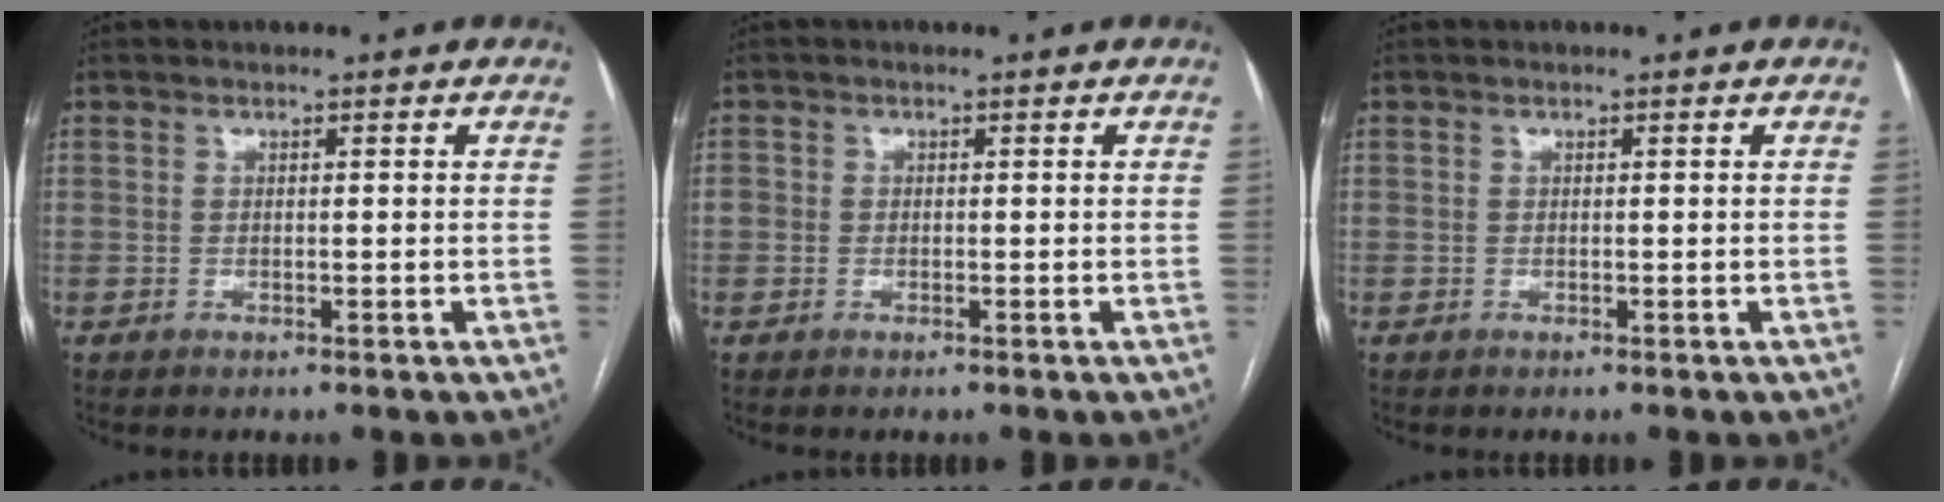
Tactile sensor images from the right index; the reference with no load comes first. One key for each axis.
{"total": 1.4, "fx": -0.1, "fy": 1.4, "fz": 0.4, "tx": -0.001, "ty": 0.010, "tz": 0.000}
{"total": 0.0}